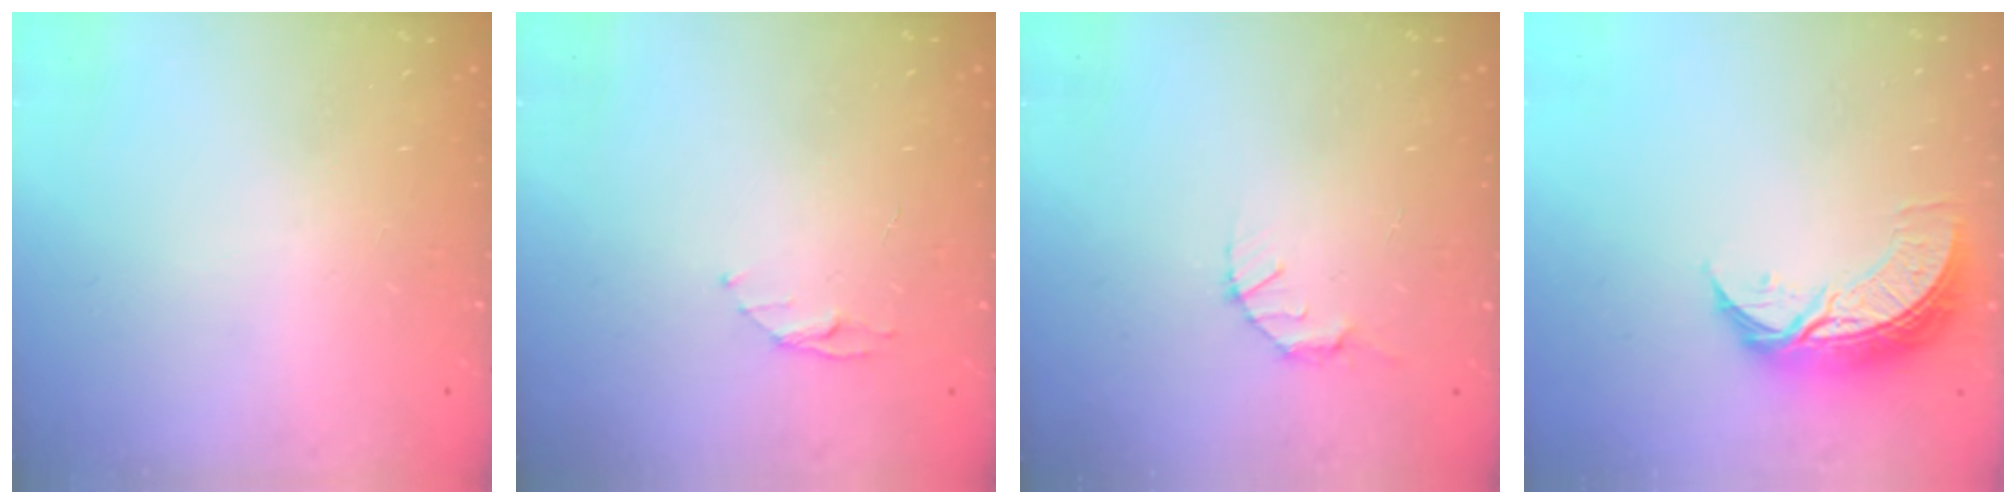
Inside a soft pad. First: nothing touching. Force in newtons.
{"total": 4.4, "press": 4.4, "slide": 0.5}
{"total": 2.8, "press": 2.8, "slide": 0.4}
{"total": 9.0, "press": 9.0, "slide": 0.7}